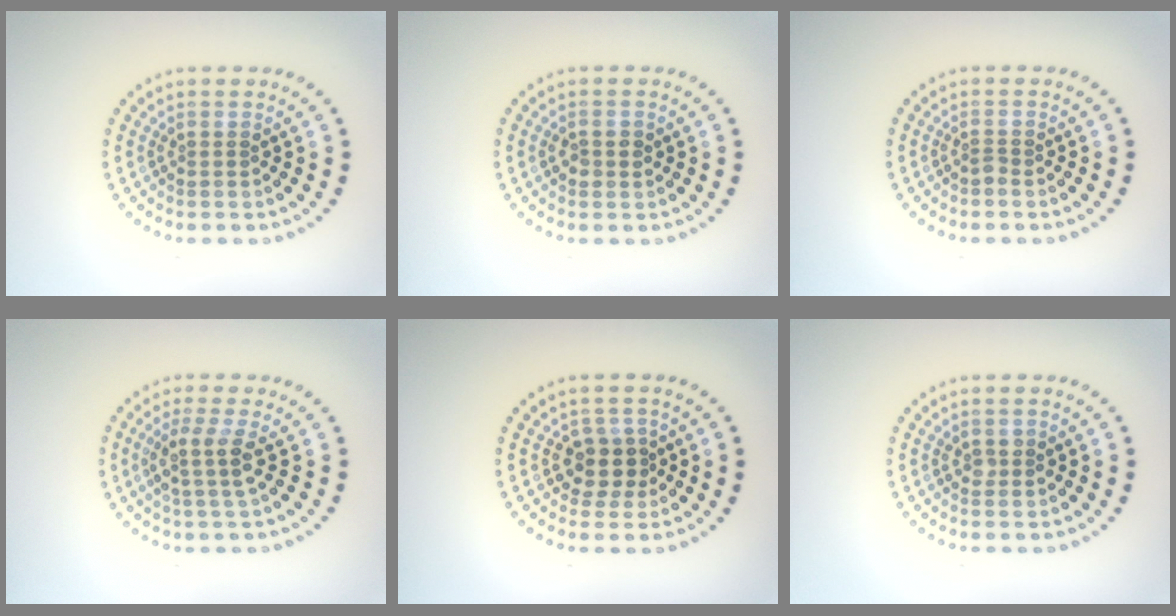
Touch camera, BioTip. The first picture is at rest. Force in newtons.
{"total": 1.4, "press": 1.4, "slide": 0.2}
{"total": 0.7, "press": 0.4, "slide": 0.6}
{"total": 2.7, "press": 2.2, "slide": 1.6}
{"total": 2.6, "press": 2.4, "slide": 1.1}
{"total": 1.0, "press": 1.0, "slide": 0.0}